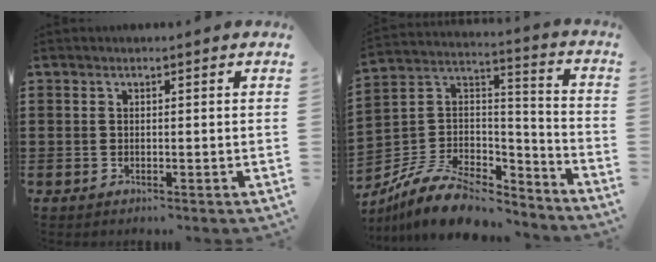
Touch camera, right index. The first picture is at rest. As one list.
[{"total": 10.8, "force": [-8.3, 4.8, 4.8], "torque": [-0.108, 0.026, -0.161]}]